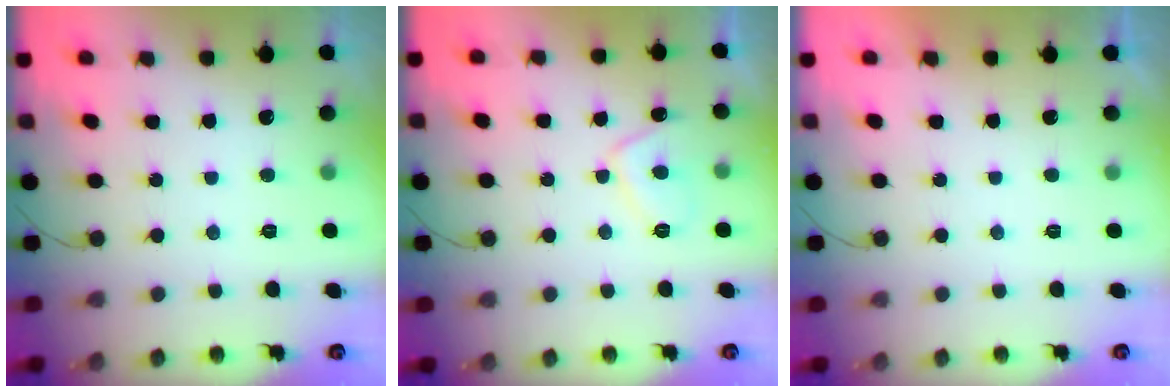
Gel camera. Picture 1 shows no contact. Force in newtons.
{"total": 5.4, "press": 5.2, "slide": 1.2}
{"total": 2.2, "press": 2.2, "slide": 0.4}